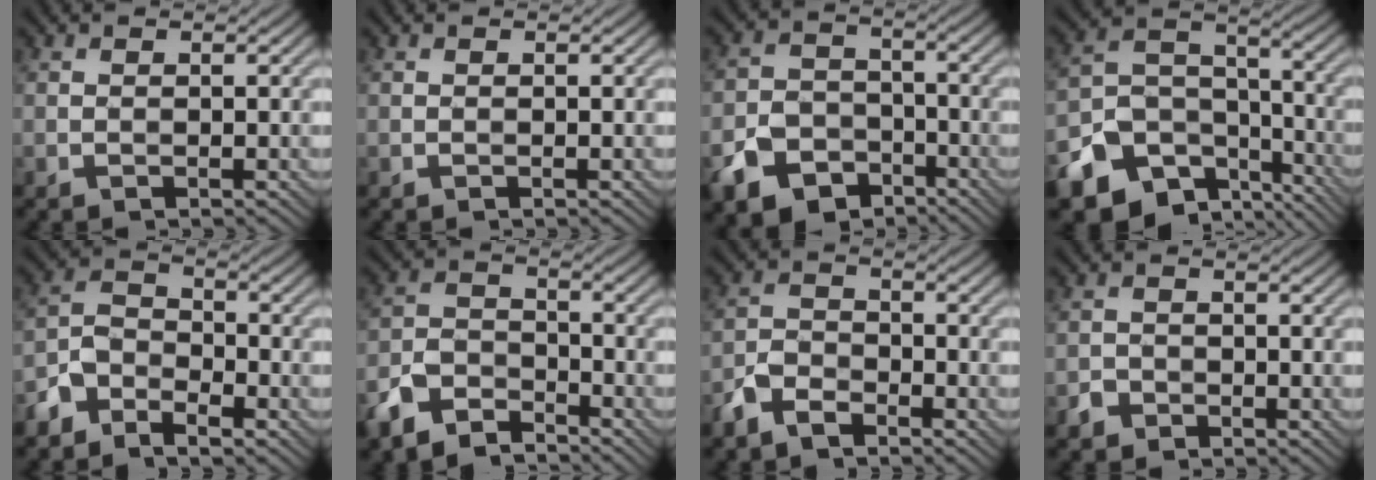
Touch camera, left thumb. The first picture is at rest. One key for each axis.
{"total": 0.0}
{"total": 8.9, "fx": -5.6, "fy": 5.9, "fz": 3.6, "tx": -0.081, "ty": -0.021, "tz": -0.105}
{"total": 14.1, "fx": -9.1, "fy": 9.2, "fz": 5.5, "tx": -0.140, "ty": -0.043, "tz": -0.138}
{"total": 5.4, "fx": -4.0, "fy": 2.7, "fz": 2.4, "tx": -0.046, "ty": 0.002, "tz": -0.093}
{"total": 7.8, "fx": -6.1, "fy": 3.8, "fz": 3.1, "tx": -0.069, "ty": -0.008, "tz": -0.136}
{"total": 4.7, "fx": -3.6, "fy": 2.3, "fz": 2.1, "tx": -0.045, "ty": -0.005, "tz": -0.083}
{"total": 1.8, "fx": -1.3, "fy": 1.3, "fz": 0.4, "tx": -0.006, "ty": 0.001, "tz": -0.028}